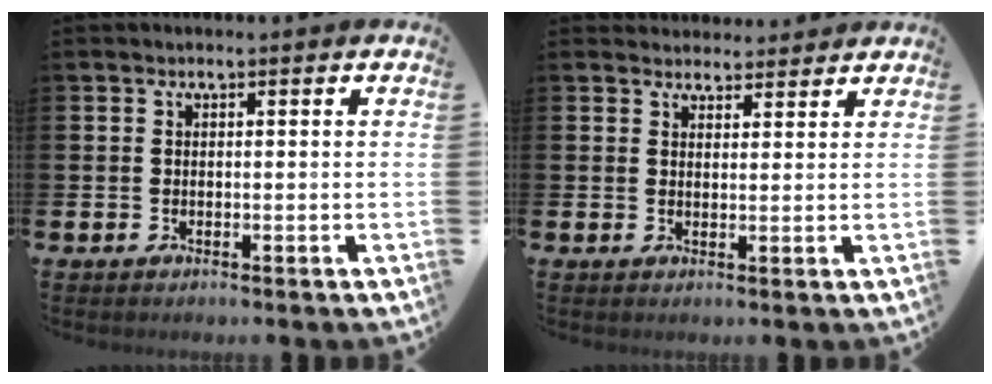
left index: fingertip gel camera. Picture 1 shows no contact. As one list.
[{"total": 2.9, "force": [2.7, 0.9, -0.2], "torque": [0.010, -0.015, 0.048]}]